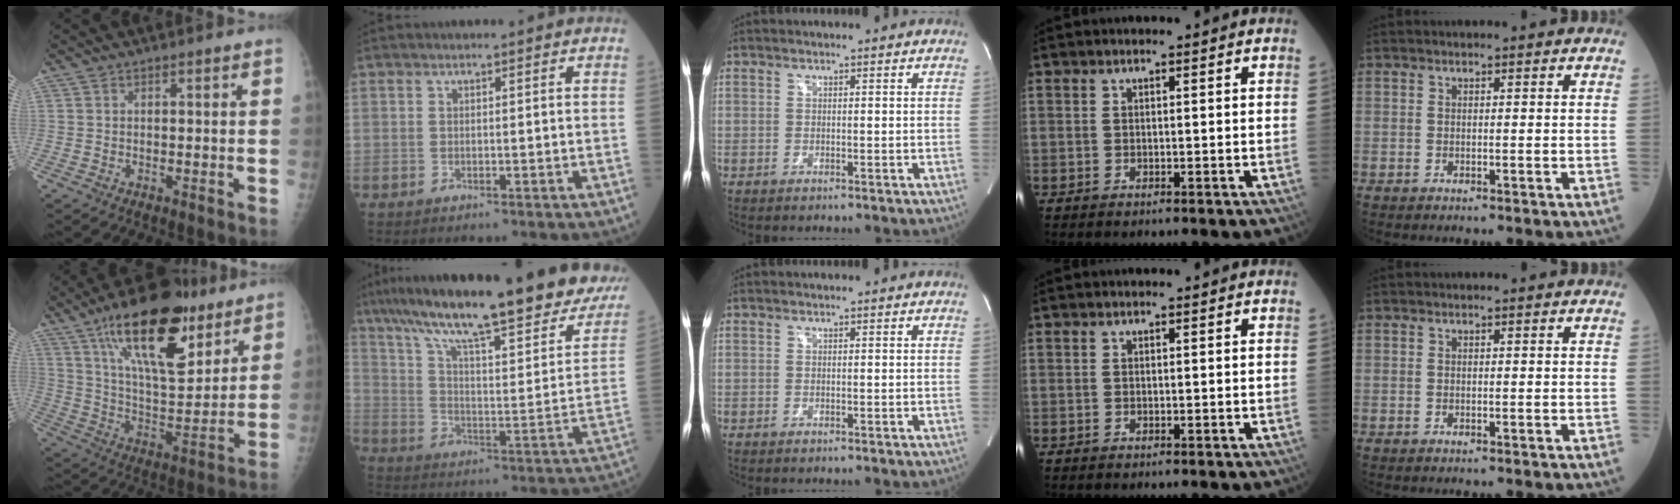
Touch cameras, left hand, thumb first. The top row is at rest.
{"thumb": {"total": 24.1, "force": [14.2, 9.6, 17.0], "torque": [-0.244, -0.056, 0.240]}, "index": {"total": 31.8, "force": [24.7, 5.8, 19.2], "torque": [-0.287, -0.028, 0.334]}}